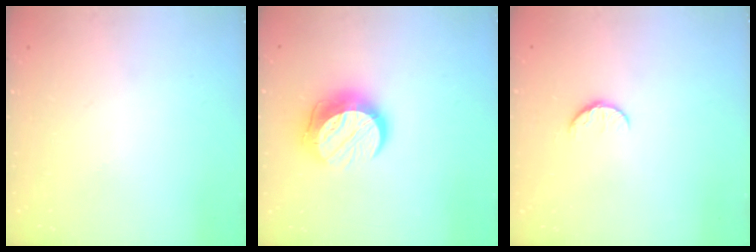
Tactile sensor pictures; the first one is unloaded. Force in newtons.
{"total": 12.2, "press": 12.2, "slide": 0.9}
{"total": 5.6, "press": 5.6, "slide": 0.6}